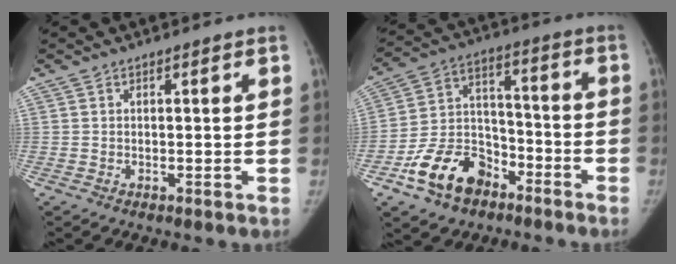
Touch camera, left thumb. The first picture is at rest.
{"total": 14.4, "force": [-8.6, 9.4, 6.6], "torque": [-0.086, 0.071, -0.153]}